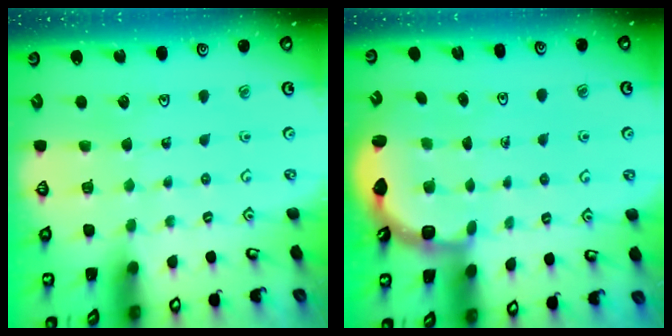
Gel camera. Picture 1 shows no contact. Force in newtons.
{"total": 3.4, "press": 2.4, "slide": 2.4}